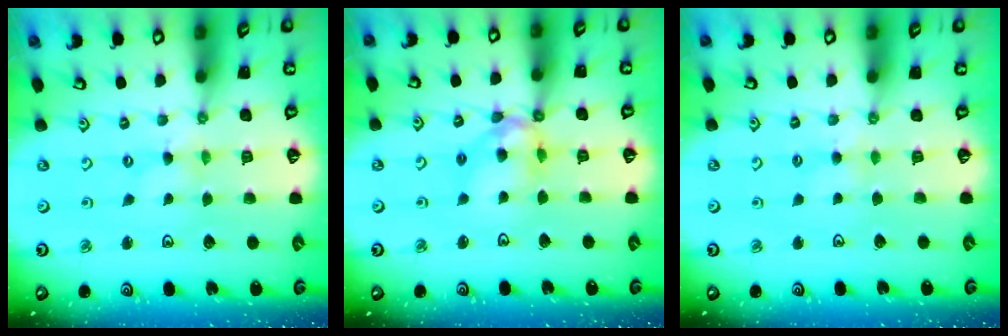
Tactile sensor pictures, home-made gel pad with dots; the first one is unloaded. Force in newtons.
{"total": 12.0, "press": 11.9, "slide": 1.6}
{"total": 2.3, "press": 2.3, "slide": 0.4}